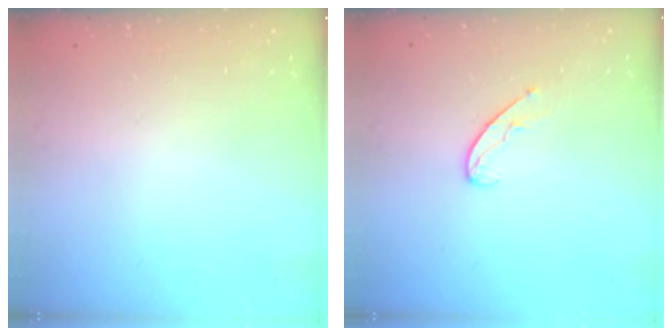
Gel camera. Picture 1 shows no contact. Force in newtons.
{"total": 6.7, "press": 6.7, "slide": 0.5}